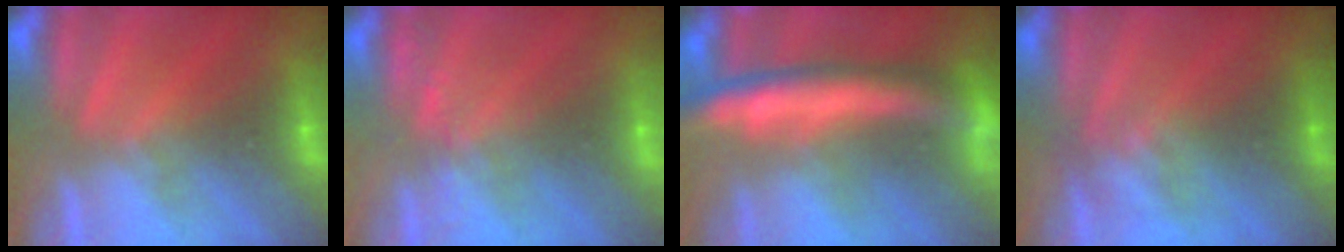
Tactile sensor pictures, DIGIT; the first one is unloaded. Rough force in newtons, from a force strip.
{"total": 2.2}
{"total": 9.1}
{"total": 2.4}